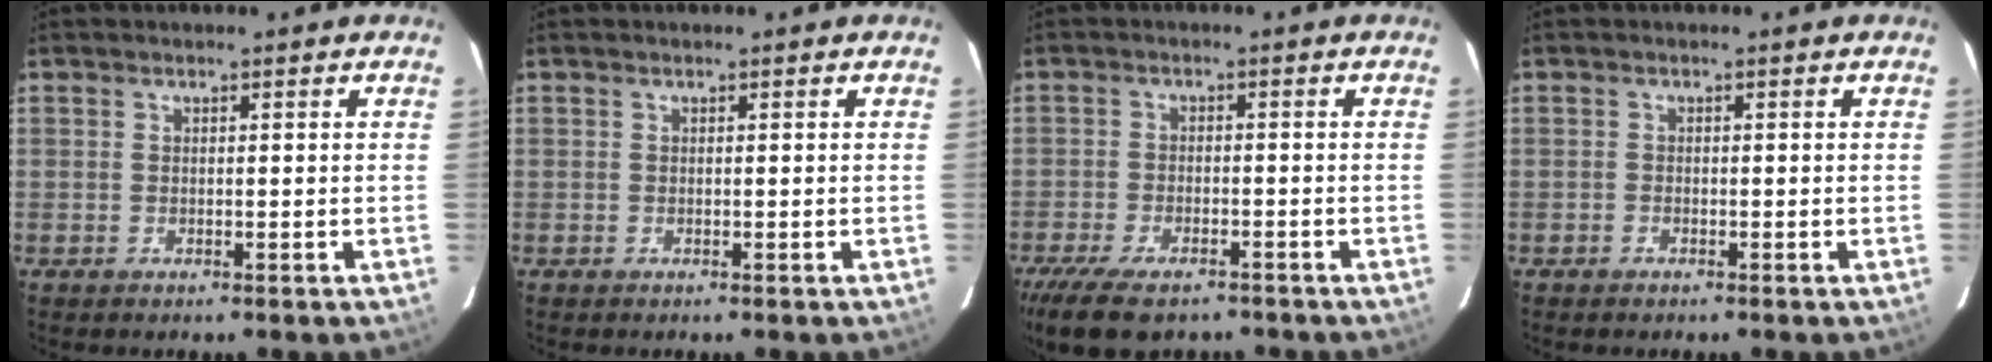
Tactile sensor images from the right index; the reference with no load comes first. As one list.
[{"total": 0.0}, {"total": 12.0, "force": [-9.1, 4.7, 6.3], "torque": [-0.154, -0.036, -0.157]}, {"total": 0.7, "force": [-0.6, 0.4, 0.0], "torque": [-0.001, 0.001, -0.013]}]